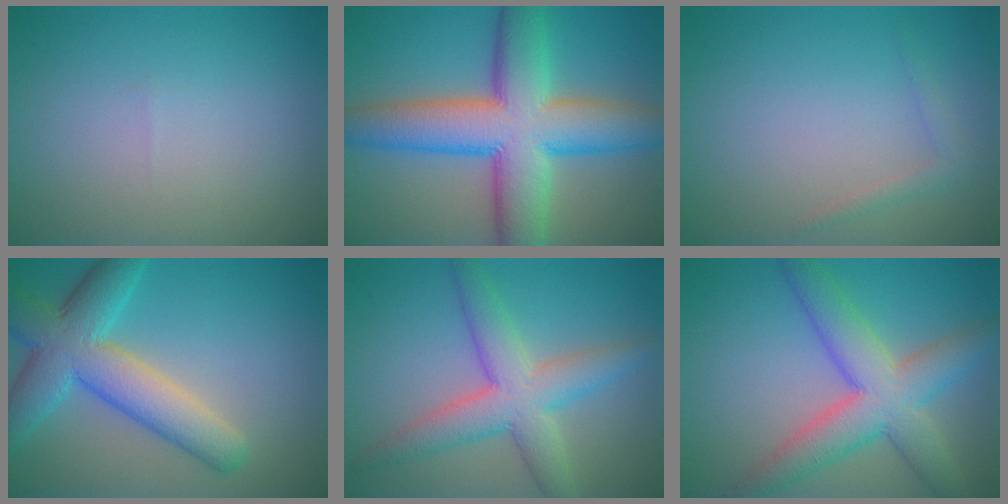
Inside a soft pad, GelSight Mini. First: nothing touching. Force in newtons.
{"total": 11.8, "press": 11.8, "slide": 0.3}
{"total": 1.1, "press": 1.1, "slide": 0.1}
{"total": 7.7, "press": 7.7, "slide": 0.3}
{"total": 5.8, "press": 5.8, "slide": 0.1}
{"total": 7.3, "press": 7.3, "slide": 0.4}